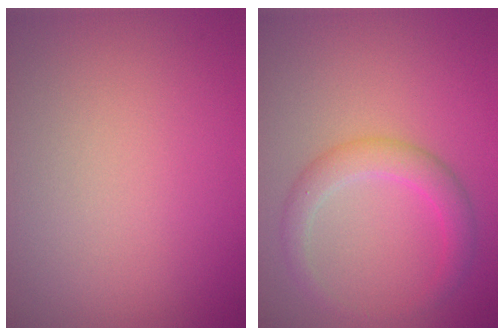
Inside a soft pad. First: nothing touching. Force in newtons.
{"total": 2.8, "press": 2.8, "slide": 0.1}